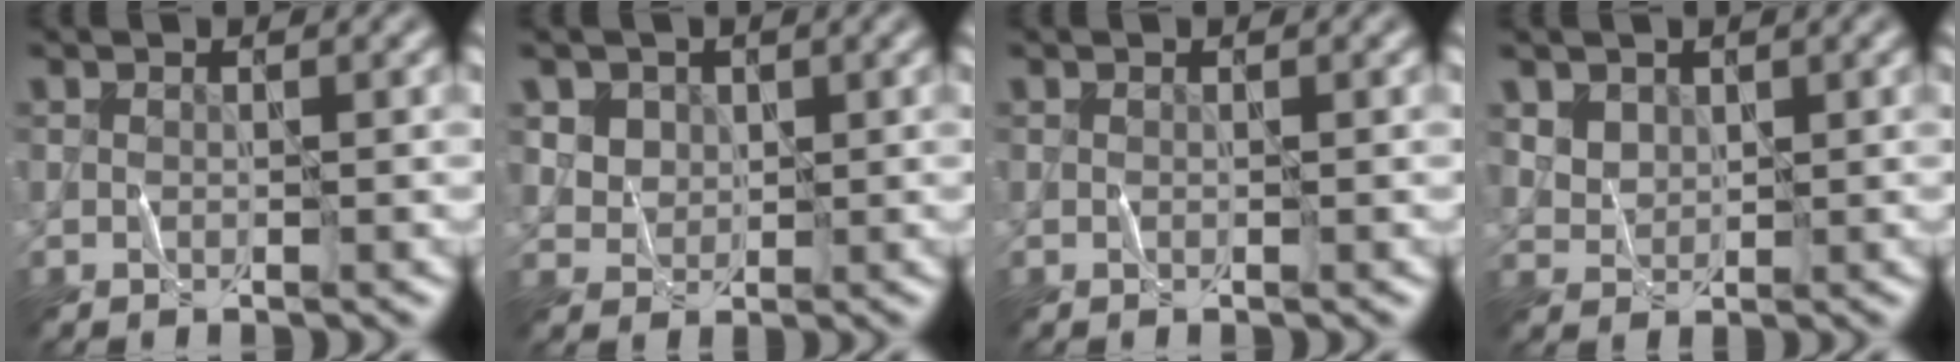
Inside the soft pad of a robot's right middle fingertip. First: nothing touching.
{"total": 4.6, "force": [2.4, 3.4, 1.8], "torque": [-0.051, 0.001, 0.050]}
{"total": 0.0}
{"total": 3.1, "force": [1.9, 2.1, 1.3], "torque": [-0.039, -0.001, 0.052]}